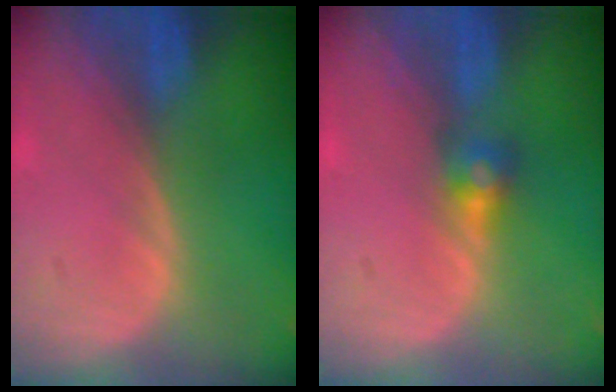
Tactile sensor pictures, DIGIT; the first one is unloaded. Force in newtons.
{"total": 2.7, "press": 2.5, "slide": 0.9}